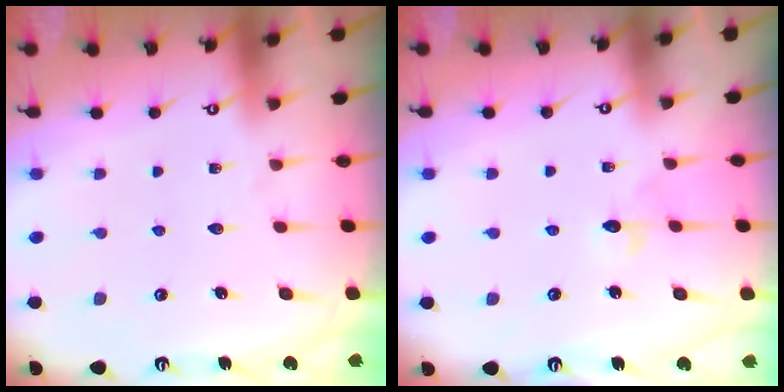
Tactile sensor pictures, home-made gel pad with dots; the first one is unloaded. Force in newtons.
{"total": 3.2, "press": 3.1, "slide": 0.7}